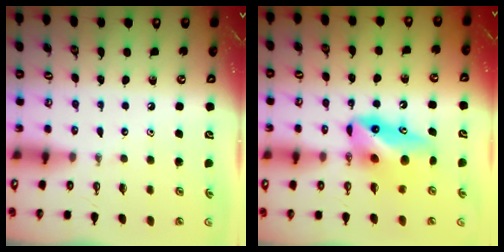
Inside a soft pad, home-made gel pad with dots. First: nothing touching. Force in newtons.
{"total": 11.5, "press": 8.8, "slide": 7.5}